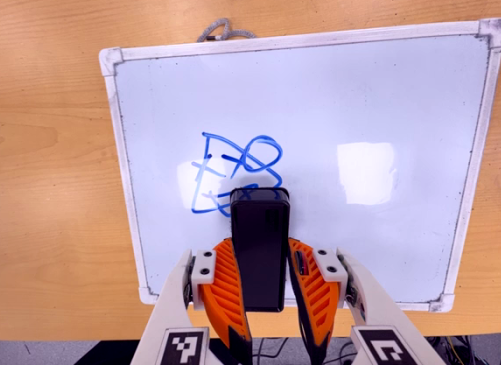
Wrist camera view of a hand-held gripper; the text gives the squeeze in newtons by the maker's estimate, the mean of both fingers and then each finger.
{"total": 6.6, "left": 5.0, "right": 8.2}